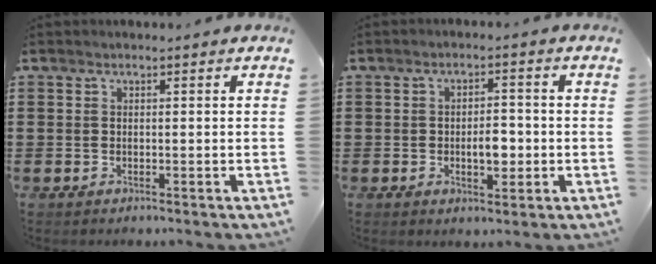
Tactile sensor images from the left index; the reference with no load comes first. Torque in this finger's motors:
{"motor_torque": [0.54, 0.43, 0.13, 0.06]}